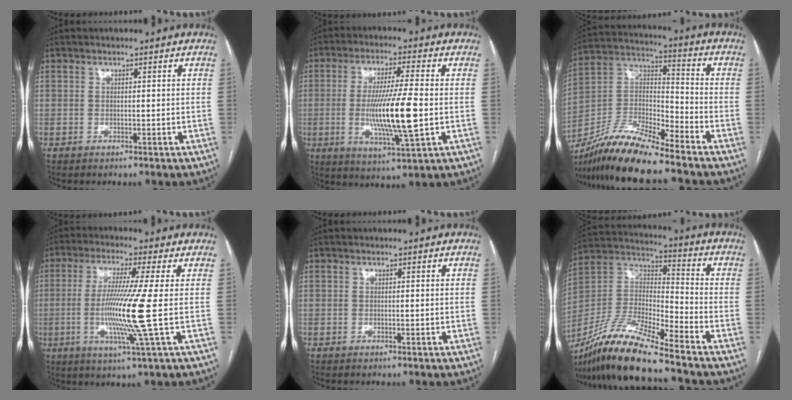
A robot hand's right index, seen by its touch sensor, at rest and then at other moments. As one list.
[{"total": 12.6, "force": [-1.5, 0.5, 12.5], "torque": [-0.237, -0.016, -0.026]}, {"total": 13.9, "force": [-12.0, 0.8, 7.1], "torque": [-0.138, 0.008, -0.224]}, {"total": 10.8, "force": [-1.4, -2.3, 10.4], "torque": [-0.213, -0.025, -0.026]}, {"total": 0.0}, {"total": 15.3, "force": [-12.7, 0.3, 8.7], "torque": [-0.175, -0.003, -0.238]}]